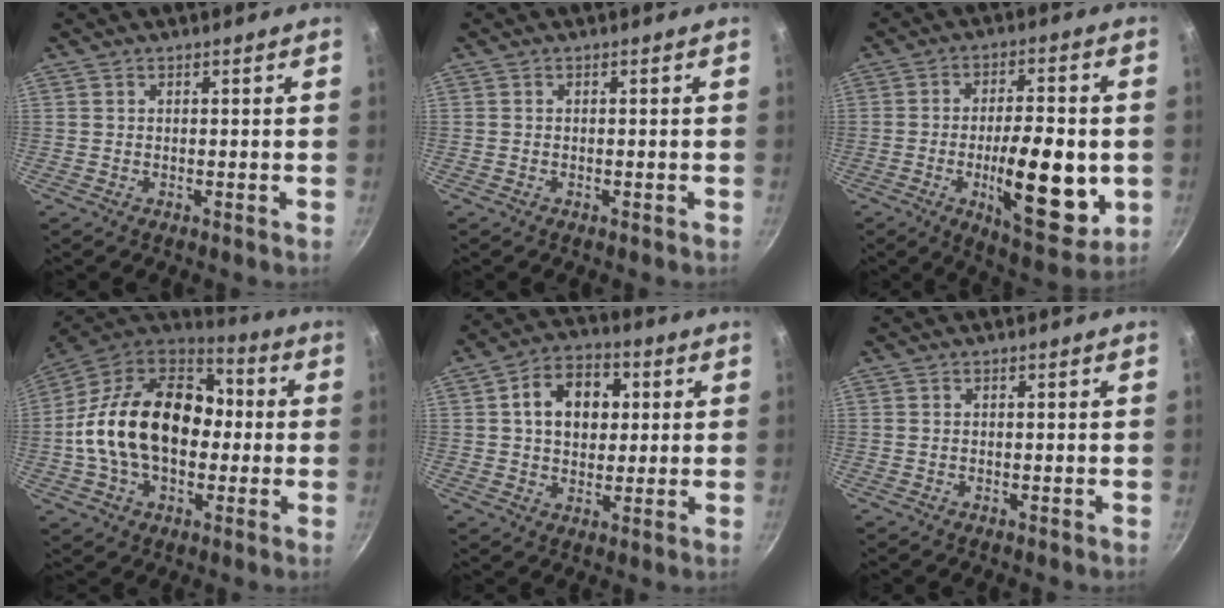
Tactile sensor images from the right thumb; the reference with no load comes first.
{"total": 0.0}
{"total": 17.9, "force": [-3.3, 6.8, 16.3], "torque": [-0.226, -0.003, -0.046]}
{"total": 24.0, "force": [-0.5, 16.4, 17.5], "torque": [-0.277, 0.048, -0.017]}
{"total": 11.5, "force": [2.3, 8.5, 7.5], "torque": [-0.083, 0.013, 0.026]}
{"total": 0.0}